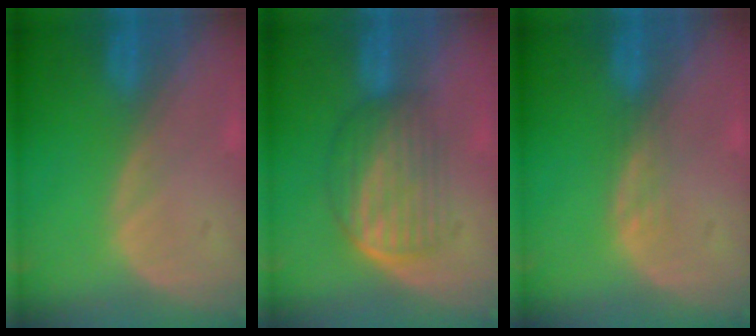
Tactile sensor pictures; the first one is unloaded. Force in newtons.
{"total": 7.0, "press": 5.9, "slide": 3.8}
{"total": 1.1, "press": 1.1, "slide": 0.1}